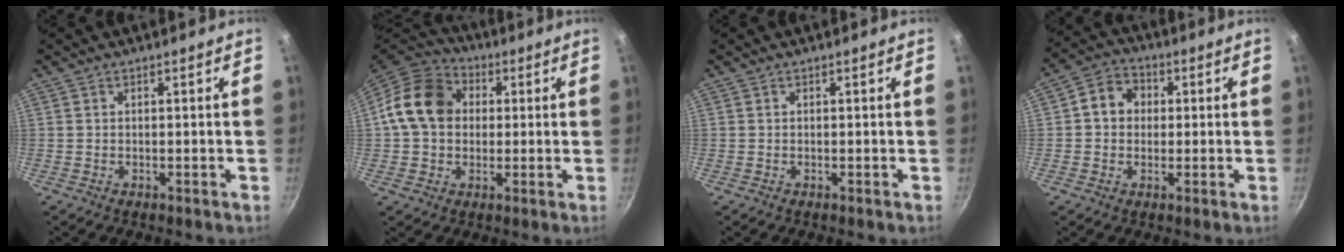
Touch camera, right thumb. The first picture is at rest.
{"total": 14.3, "force": [2.0, 11.6, 8.2], "torque": [-0.120, 0.025, 0.017]}
{"total": 0.0}
{"total": 7.0, "force": [0.8, 6.1, 3.5], "torque": [-0.030, 0.015, -0.002]}